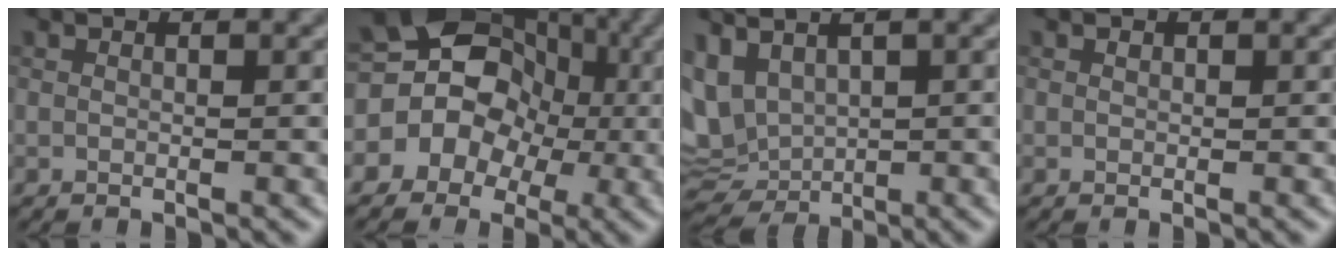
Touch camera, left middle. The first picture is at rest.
{"total": 7.7, "force": [-0.9, 7.0, 3.1], "torque": [-0.020, 0.020, -0.038]}
{"total": 4.6, "force": [1.2, 2.9, 3.4], "torque": [-0.084, 0.000, 0.043]}
{"total": 0.0}